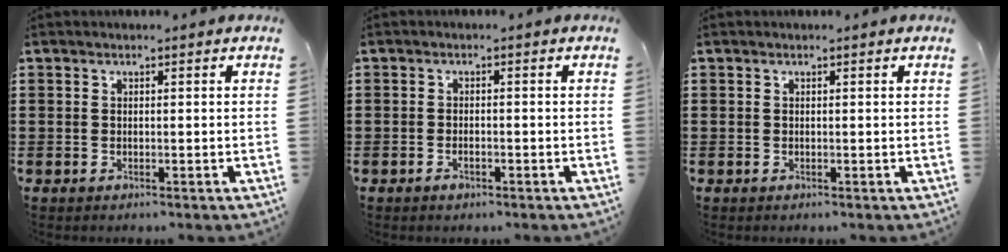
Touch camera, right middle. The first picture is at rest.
{"total": 1.4, "force": [-0.8, 0.5, 1.0], "torque": [-0.021, -0.002, -0.015]}
{"total": 0.0}